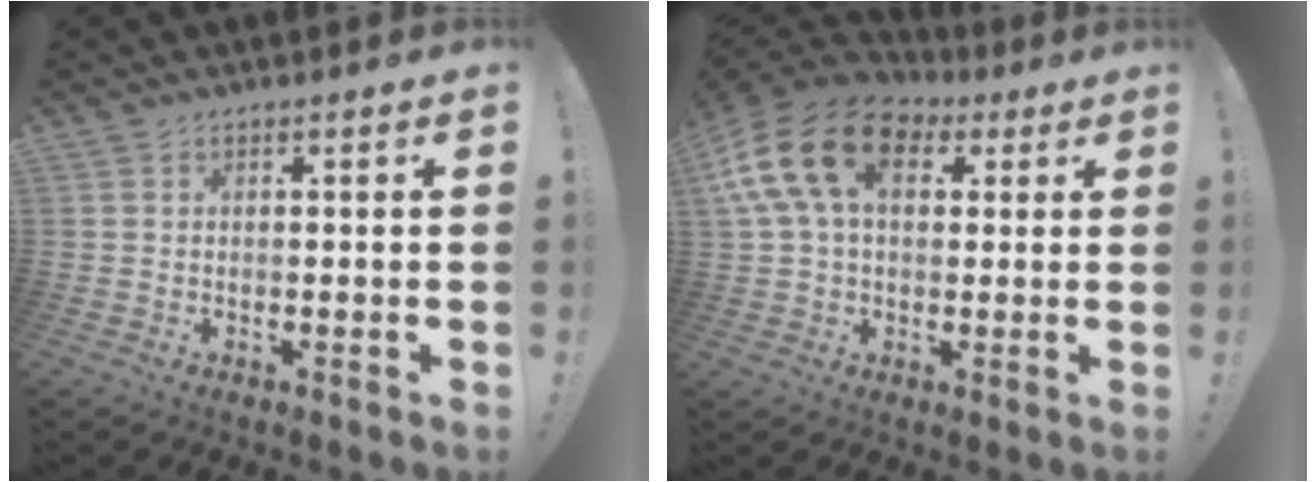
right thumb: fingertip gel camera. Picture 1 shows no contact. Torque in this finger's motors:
{"motor_torque": [0.08, 1.33, 2.01, 0.15, 0.72]}